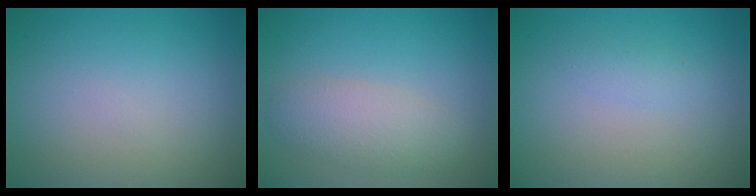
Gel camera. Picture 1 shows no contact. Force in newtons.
{"total": 3.3, "press": 3.3, "slide": 0.2}
{"total": 0.9, "press": 0.9, "slide": 0.1}